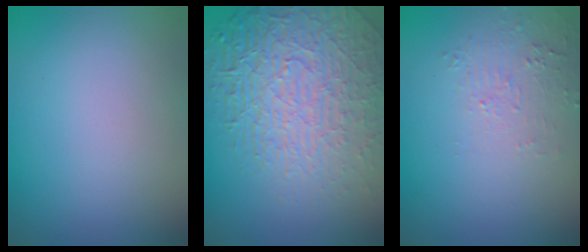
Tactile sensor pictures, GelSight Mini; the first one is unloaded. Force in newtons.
{"total": 8.4, "press": 5.7, "slide": 6.2}
{"total": 1.6, "press": 0.4, "slide": 1.6}